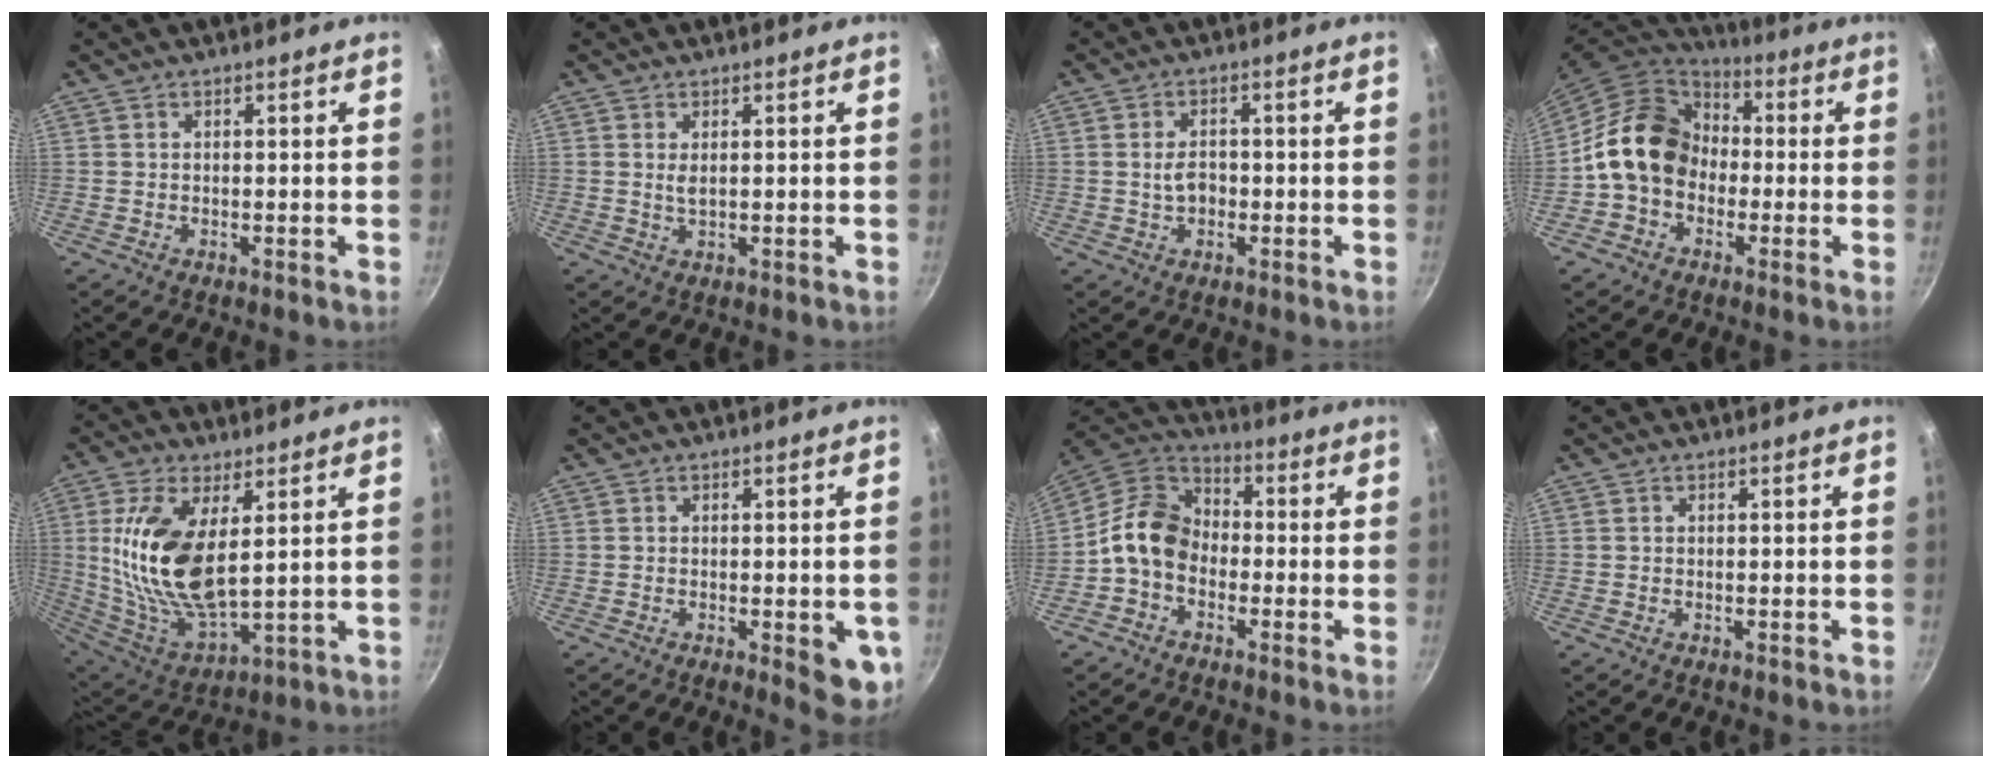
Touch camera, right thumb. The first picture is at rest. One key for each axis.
{"total": 1.7, "fx": 0.5, "fy": 0.8, "fz": 1.5, "tx": -0.028, "ty": -0.003, "tz": 0.010}
{"total": 3.7, "fx": -0.5, "fy": 2.6, "fz": 2.6, "tx": -0.032, "ty": 0.010, "tz": -0.008}
{"total": 15.4, "fx": -1.2, "fy": 12.5, "fz": 8.9, "tx": -0.116, "ty": 0.045, "tz": -0.038}
{"total": 17.7, "fx": 3.7, "fy": 8.2, "fz": 15.2, "tx": -0.301, "ty": -0.030, "tz": 0.082}
{"total": 6.8, "fx": -1.7, "fy": 2.6, "fz": 6.1, "tx": -0.054, "ty": -0.001, "tz": -0.018}
{"total": 11.3, "fx": -2.6, "fy": 8.7, "fz": 6.7, "tx": -0.089, "ty": 0.043, "tz": -0.075}
{"total": 0.0}